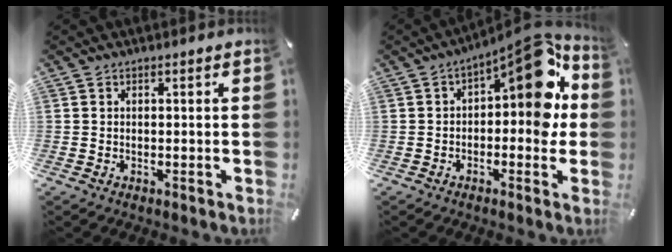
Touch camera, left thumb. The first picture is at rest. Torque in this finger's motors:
{"motor_torque": [0.77, 0.76, 0.44, 0.06, 0.32]}